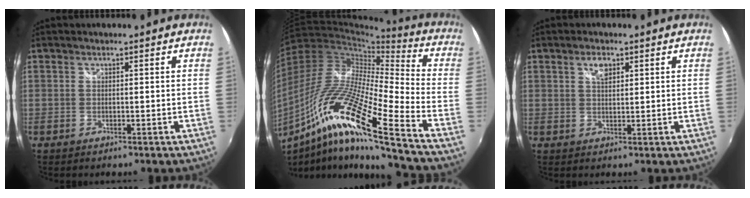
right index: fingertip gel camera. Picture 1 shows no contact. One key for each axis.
{"total": 22.6, "fx": -12.3, "fy": 1.9, "fz": 18.9, "tx": -0.332, "ty": -0.035, "tz": -0.246}
{"total": 3.1, "fx": 1.6, "fy": 1.6, "fz": 2.1, "tx": -0.035, "ty": 0.004, "tz": 0.027}